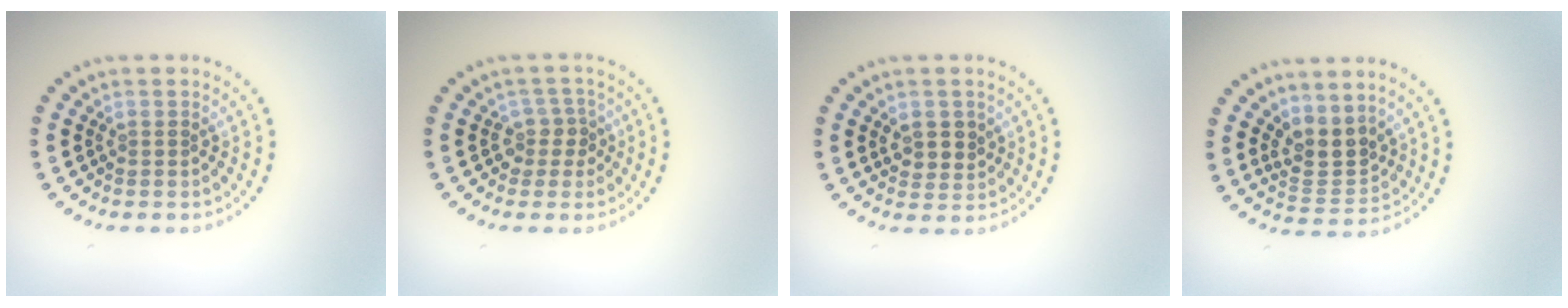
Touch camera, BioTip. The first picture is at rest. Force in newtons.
{"total": 2.1, "press": 1.7, "slide": 1.2}
{"total": 2.3, "press": 2.1, "slide": 0.8}
{"total": 3.3, "press": 2.8, "slide": 1.7}